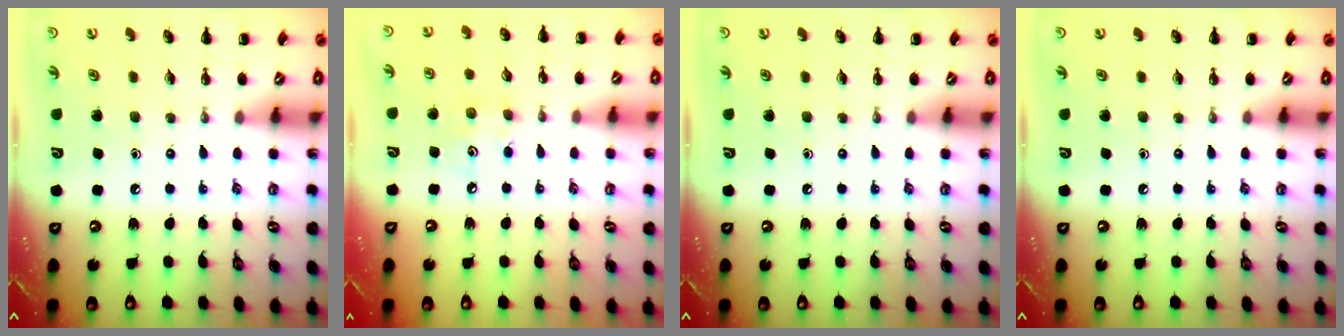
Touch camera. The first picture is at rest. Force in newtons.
{"total": 5.2, "press": 5.1, "slide": 1.2}
{"total": 0.0}
{"total": 0.0}